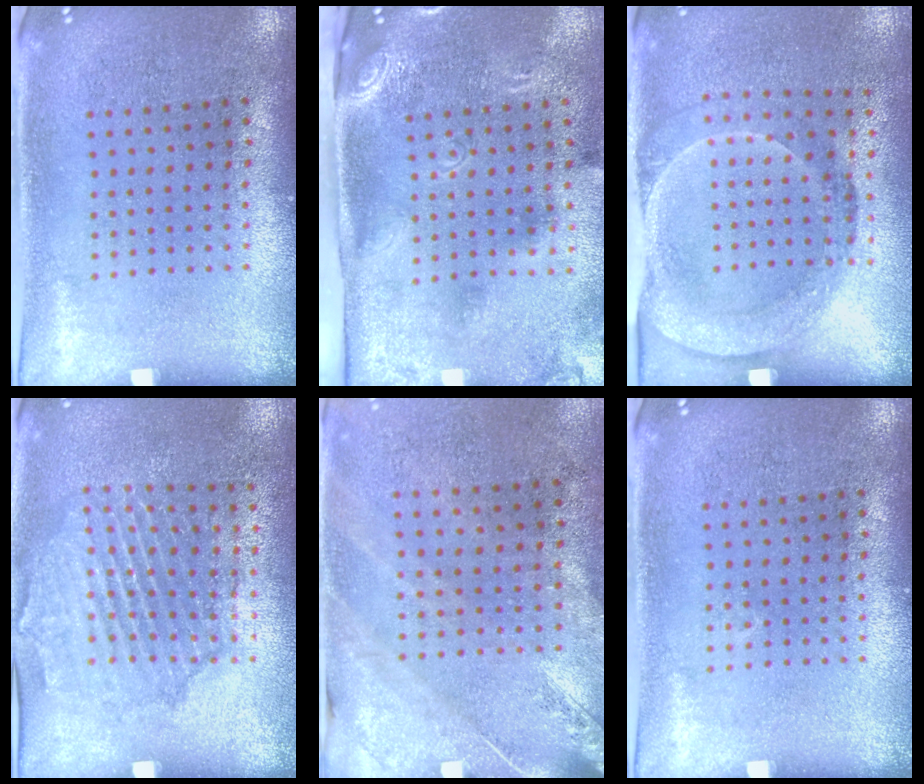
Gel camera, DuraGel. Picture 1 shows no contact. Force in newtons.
{"total": 2.7, "press": 1.8, "slide": 2.1}
{"total": 1.6, "press": 1.2, "slide": 1.1}
{"total": 1.6, "press": 1.6, "slide": 0.4}
{"total": 2.4, "press": 2.0, "slide": 1.3}
{"total": 0.0}